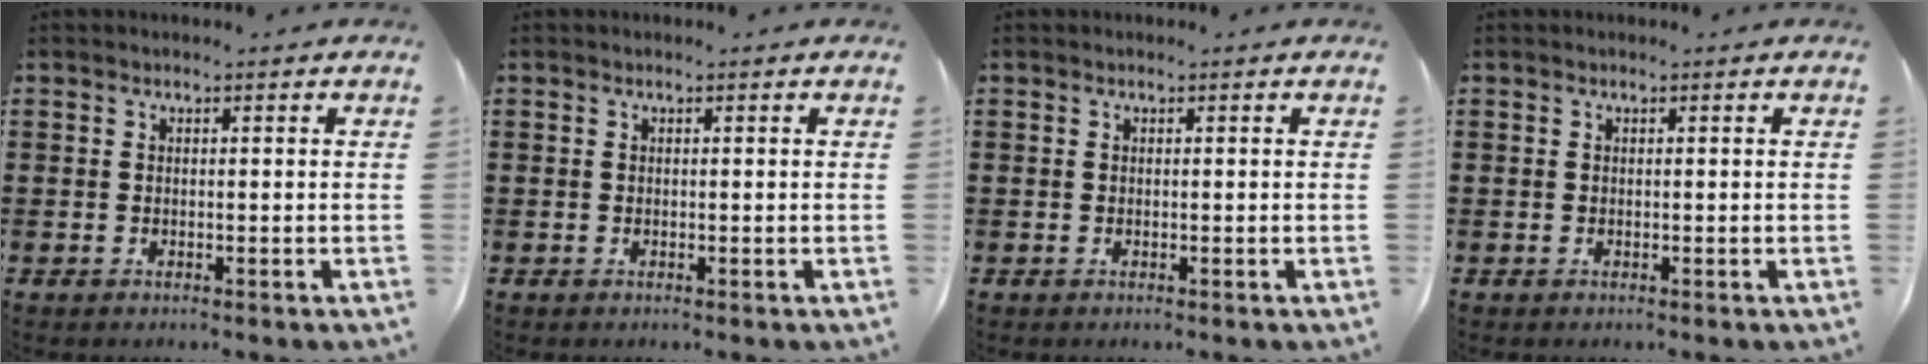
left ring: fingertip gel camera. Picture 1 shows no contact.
{"total": 0.0}
{"total": 0.0}
{"total": 0.0}